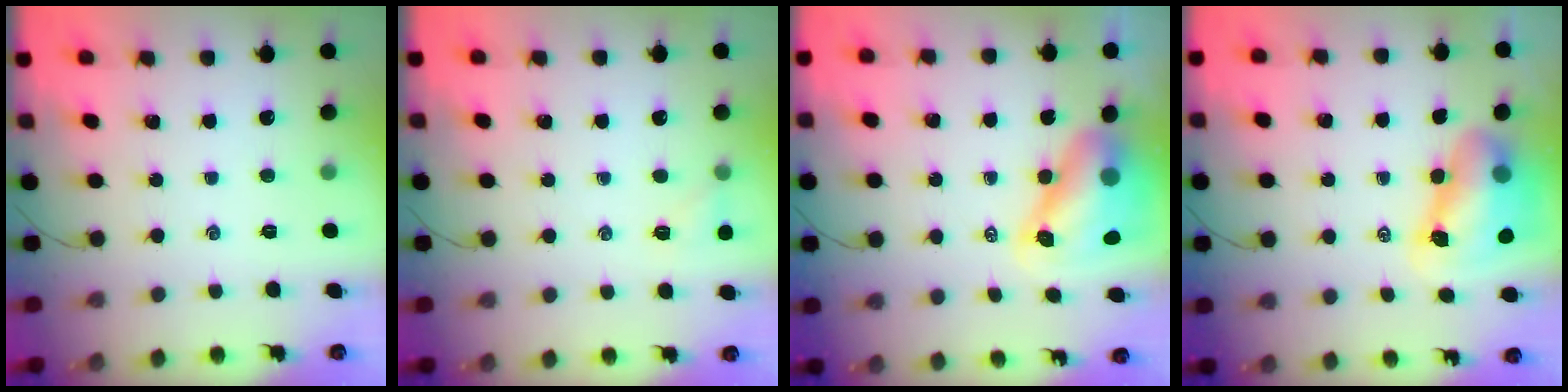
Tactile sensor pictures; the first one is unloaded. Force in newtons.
{"total": 5.2, "press": 5.0, "slide": 1.2}
{"total": 10.4, "press": 10.0, "slide": 3.1}
{"total": 10.2, "press": 9.9, "slide": 2.5}